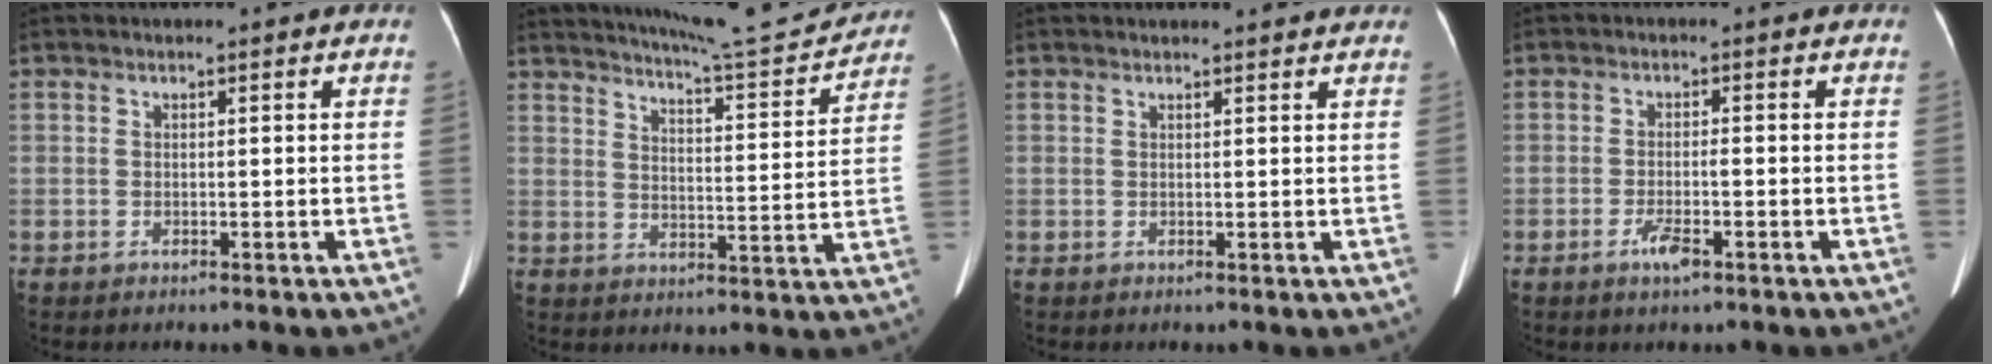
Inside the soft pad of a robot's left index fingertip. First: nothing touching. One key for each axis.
{"total": 14.9, "fx": 14.2, "fy": 0.5, "fz": 4.4, "tx": -0.071, "ty": -0.025, "tz": 0.190}
{"total": 4.2, "fx": 4.1, "fy": 0.3, "fz": 0.9, "tx": -0.015, "ty": 0.013, "tz": 0.040}
{"total": 3.0, "fx": -1.7, "fy": 0.5, "fz": 2.4, "tx": -0.046, "ty": -0.005, "tz": -0.029}